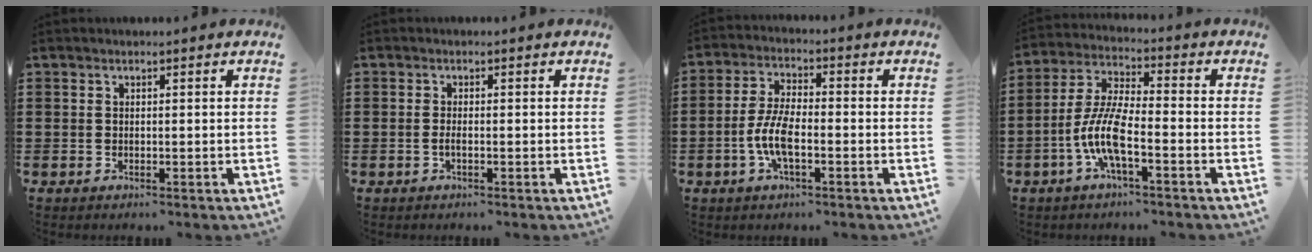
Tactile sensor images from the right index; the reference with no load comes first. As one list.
[{"total": 1.2, "force": [-0.5, 0.0, 1.1], "torque": [-0.024, -0.006, -0.007]}, {"total": 6.8, "force": [-2.0, 2.2, 6.1], "torque": [-0.146, -0.011, -0.043]}, {"total": 8.5, "force": [-3.4, 1.7, 7.5], "torque": [-0.182, -0.017, -0.072]}]